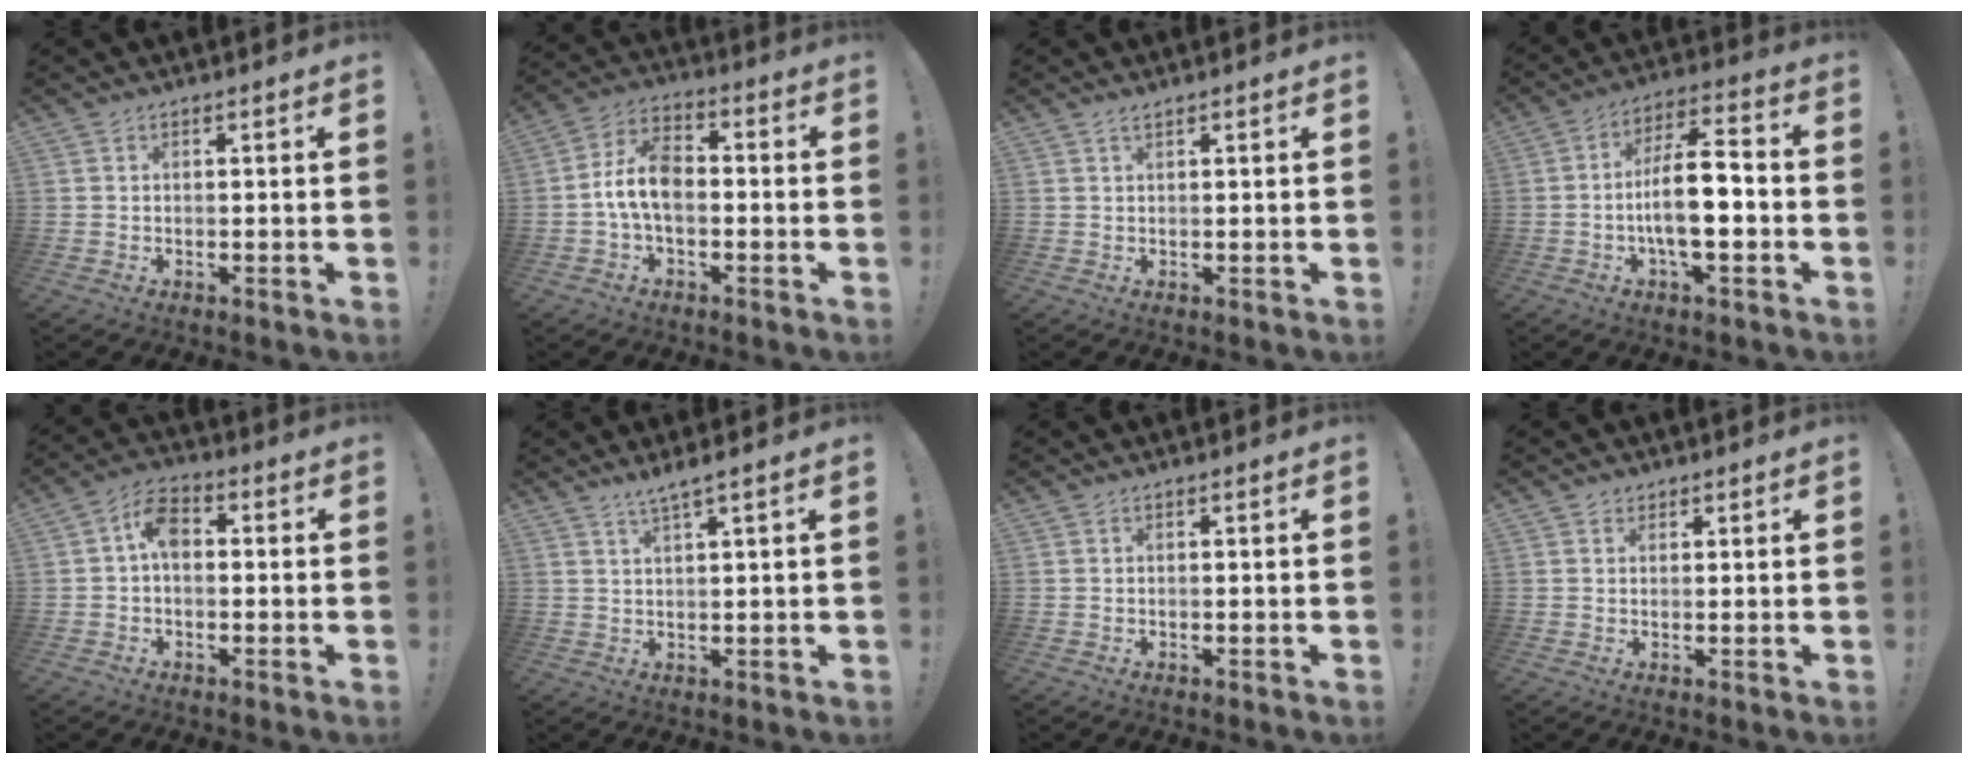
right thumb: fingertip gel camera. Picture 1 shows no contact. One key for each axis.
{"total": 10.3, "fx": -1.7, "fy": 5.9, "fz": 8.2, "tx": -0.177, "ty": 0.014, "tz": -0.028}
{"total": 1.0, "fx": 0.8, "fy": 0.2, "fz": 0.6, "tx": -0.010, "ty": -0.001, "tz": 0.013}
{"total": 18.7, "fx": -4.3, "fy": 6.7, "fz": 16.9, "tx": -0.292, "ty": 0.014, "tz": -0.069}
{"total": 6.9, "fx": 0.4, "fy": 4.4, "fz": 5.3, "tx": -0.087, "ty": 0.015, "tz": 0.010}
{"total": 3.3, "fx": 2.3, "fy": -0.4, "fz": 2.4, "tx": -0.045, "ty": -0.010, "tz": 0.038}
{"total": 0.0}
{"total": 1.6, "fx": 1.1, "fy": 1.0, "fz": 0.2, "tx": 0.006, "ty": -0.007, "tz": 0.019}